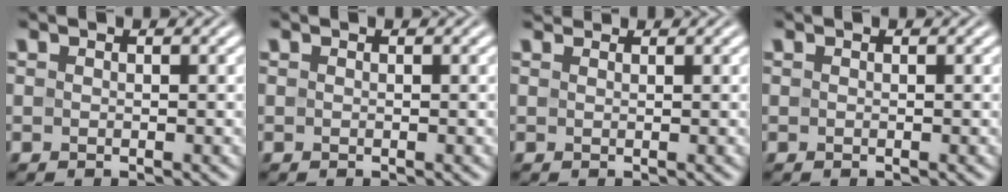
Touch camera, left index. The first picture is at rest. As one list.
[{"total": 0.0}, {"total": 1.6, "force": [1.5, 0.2, 0.5], "torque": [-0.016, 0.001, 0.017]}, {"total": 0.0}]